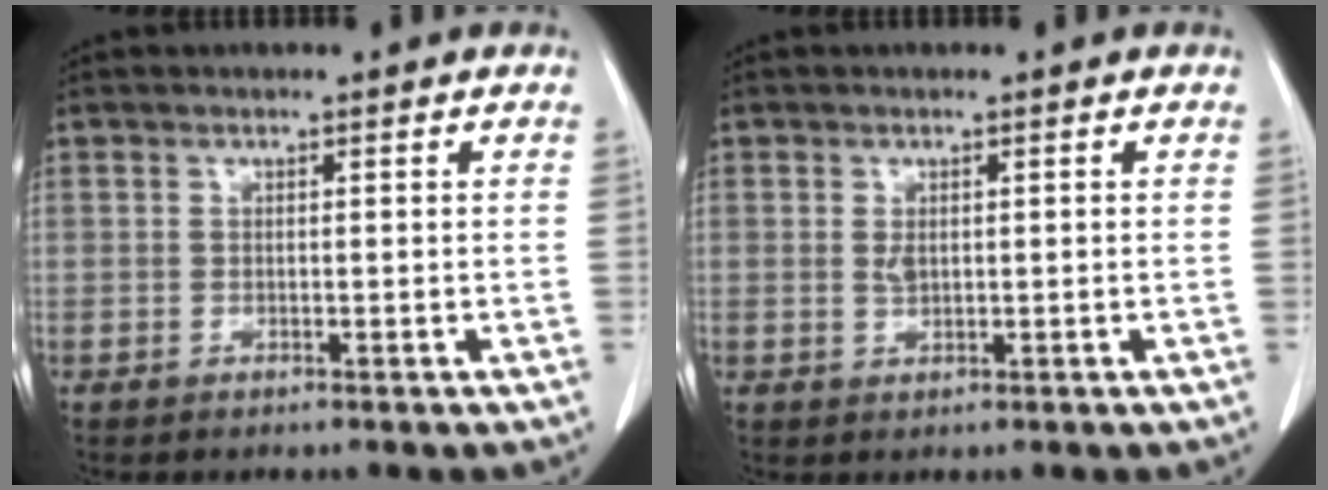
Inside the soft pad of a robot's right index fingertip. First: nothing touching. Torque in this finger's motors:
{"motor_torque": [0.05, -0.02, 0.03, 0.01]}